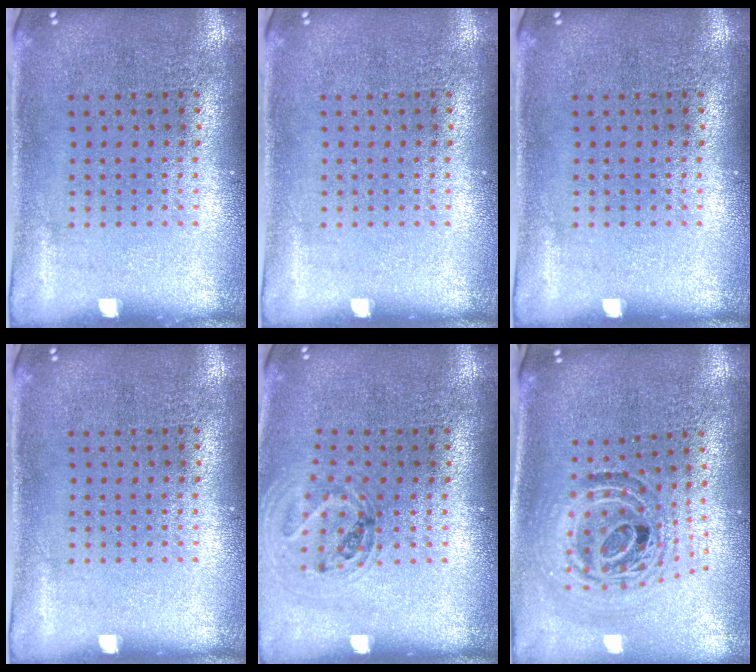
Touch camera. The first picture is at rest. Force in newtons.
{"total": 0.0}
{"total": 0.0}
{"total": 0.0}
{"total": 0.9, "press": 0.9, "slide": 0.0}
{"total": 1.2, "press": 1.1, "slide": 0.5}